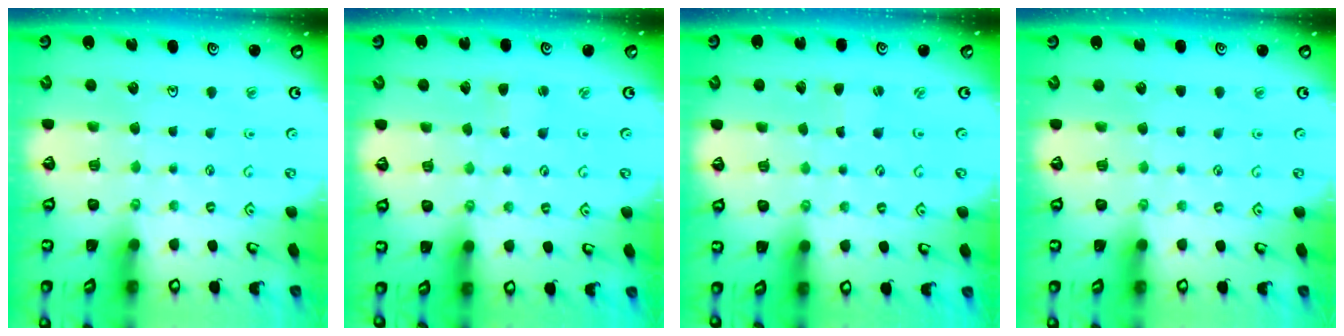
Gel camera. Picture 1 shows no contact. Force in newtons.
{"total": 1.9, "press": 1.9, "slide": 0.2}
{"total": 0.9, "press": 0.9, "slide": 0.1}
{"total": 0.0}